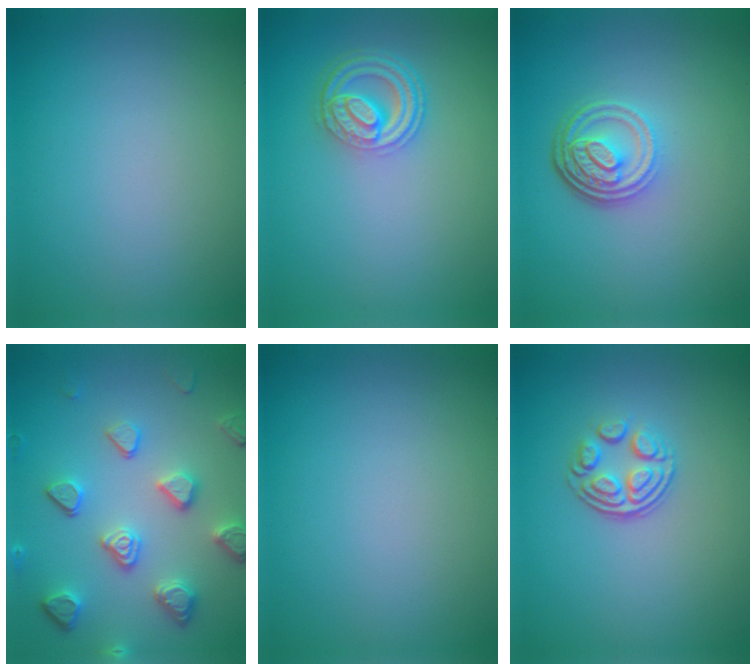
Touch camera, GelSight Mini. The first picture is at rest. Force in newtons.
{"total": 4.5, "press": 3.4, "slide": 3.0}
{"total": 4.9, "press": 3.5, "slide": 3.4}
{"total": 5.0, "press": 4.2, "slide": 2.8}
{"total": 0.0}
{"total": 3.6, "press": 2.4, "slide": 2.6}